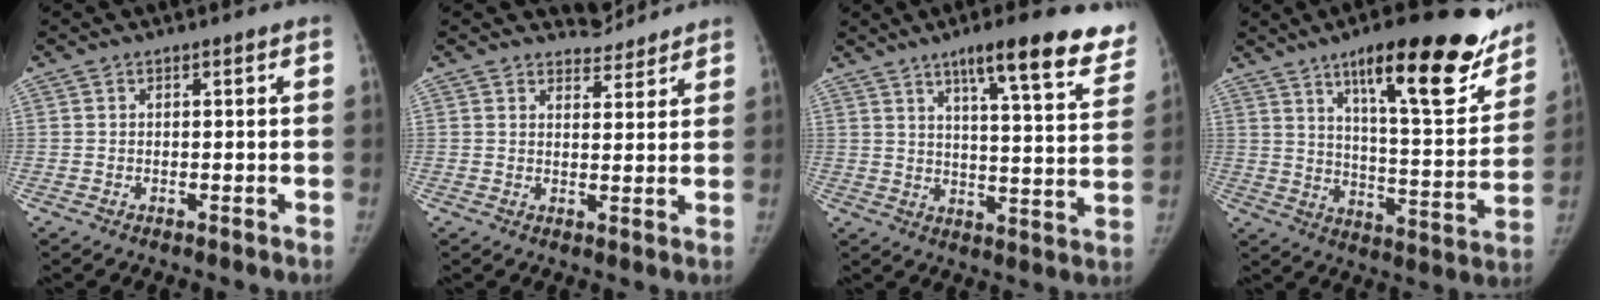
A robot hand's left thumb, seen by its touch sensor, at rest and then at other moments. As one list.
[{"total": 3.7, "force": [3.4, 1.3, -0.6], "torque": [0.027, -0.032, 0.047]}, {"total": 18.2, "force": [12.3, 3.7, 12.9], "torque": [-0.140, -0.050, 0.162]}, {"total": 24.6, "force": [16.0, 6.3, 17.6], "torque": [-0.208, -0.071, 0.235]}]